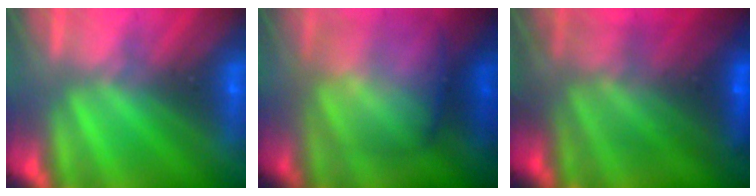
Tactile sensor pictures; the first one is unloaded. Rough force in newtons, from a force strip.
{"total": 7.6}
{"total": 7.0}